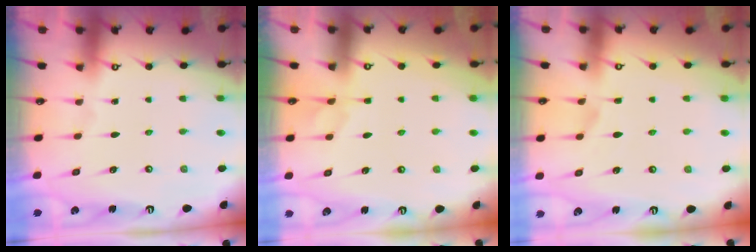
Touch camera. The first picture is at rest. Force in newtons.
{"total": 4.1, "press": 3.9, "slide": 1.1}
{"total": 2.4, "press": 2.1, "slide": 1.2}